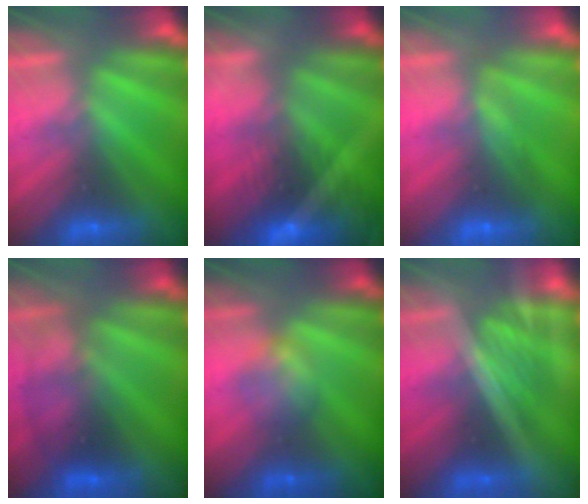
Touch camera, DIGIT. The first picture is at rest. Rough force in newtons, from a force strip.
{"total": 8.3}
{"total": 1.7}
{"total": 2.2}
{"total": 2.3}
{"total": 1.7}